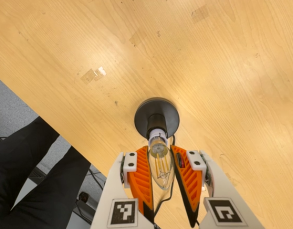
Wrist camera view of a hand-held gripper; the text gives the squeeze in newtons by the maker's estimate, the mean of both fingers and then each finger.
{"total": 10.9, "left": 10.5, "right": 11.3}